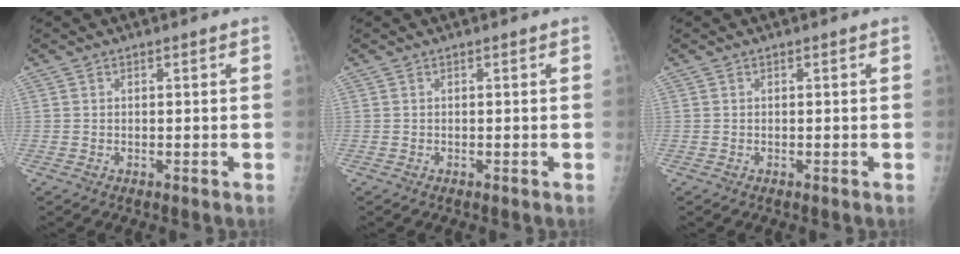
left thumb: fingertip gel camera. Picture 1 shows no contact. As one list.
[{"total": 0.0}, {"total": 0.0}]